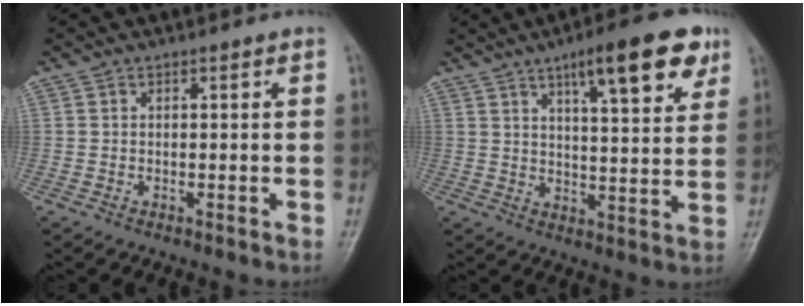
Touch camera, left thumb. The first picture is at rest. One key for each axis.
{"total": 14.4, "fx": 7.9, "fy": 3.9, "fz": 11.3, "tx": -0.138, "ty": -0.027, "tz": 0.112}